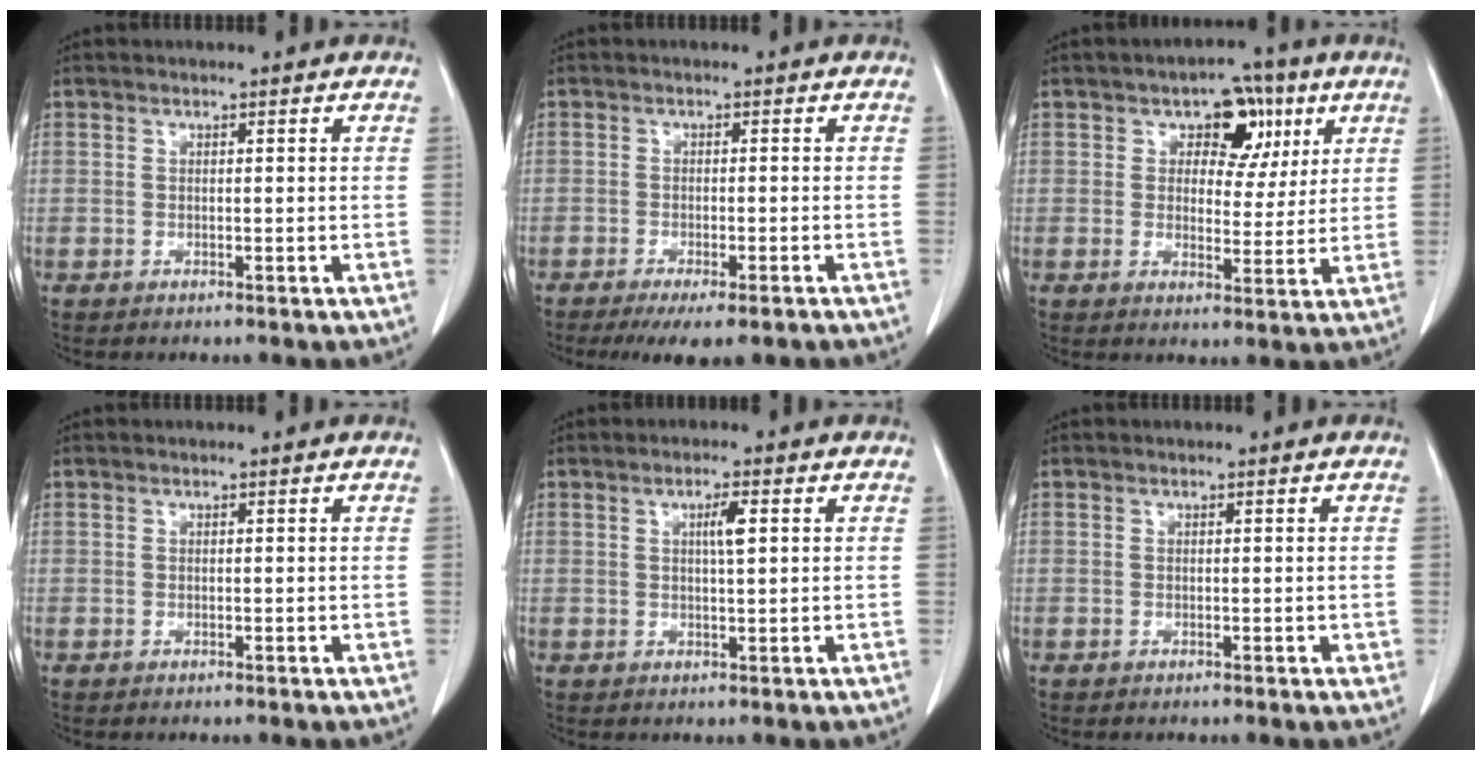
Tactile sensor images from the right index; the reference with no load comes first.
{"total": 7.7, "force": [-5.8, 1.7, 4.8], "torque": [-0.059, -0.013, -0.082]}
{"total": 7.4, "force": [3.2, 4.8, 4.7], "torque": [-0.048, 0.017, 0.043]}
{"total": 0.0}
{"total": 4.0, "force": [0.8, 0.6, 3.9], "torque": [-0.068, 0.007, 0.010]}
{"total": 1.0, "force": [-0.1, 0.5, 0.8], "torque": [-0.011, -0.002, 0.001]}